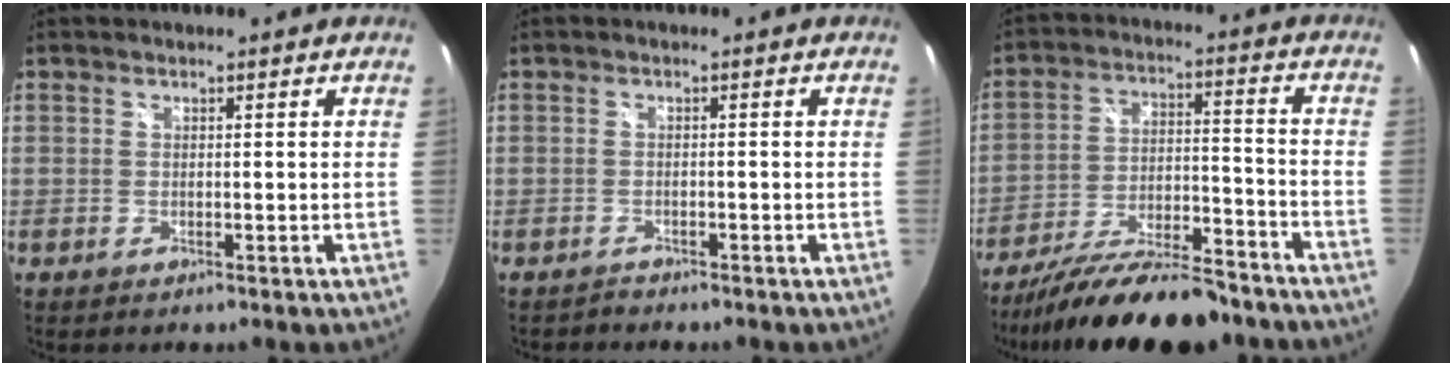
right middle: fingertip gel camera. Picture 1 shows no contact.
{"total": 1.2, "force": [-1.2, 0.4, -0.1], "torque": [-0.001, 0.000, -0.021]}
{"total": 20.2, "force": [-16.9, 4.2, 10.2], "torque": [-0.189, -0.035, -0.262]}